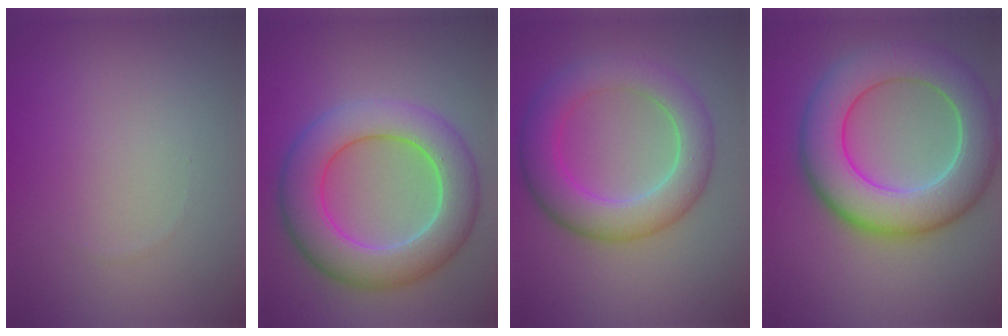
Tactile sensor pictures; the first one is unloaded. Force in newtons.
{"total": 8.0, "press": 8.0, "slide": 0.1}
{"total": 6.1, "press": 6.1, "slide": 0.5}
{"total": 9.3, "press": 9.3, "slide": 0.8}